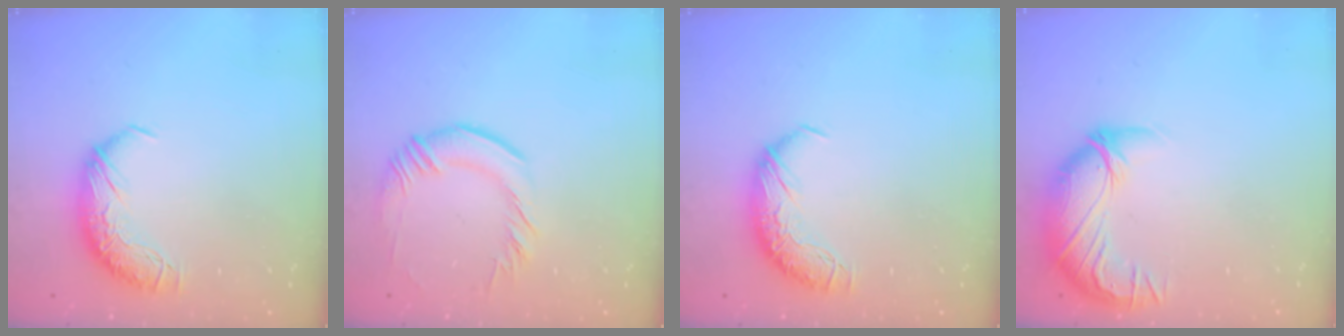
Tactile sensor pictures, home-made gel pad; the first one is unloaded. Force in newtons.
{"total": 1.5, "press": 1.0, "slide": 1.1}
{"total": 0.0}
{"total": 2.8, "press": 0.0, "slide": 2.8}